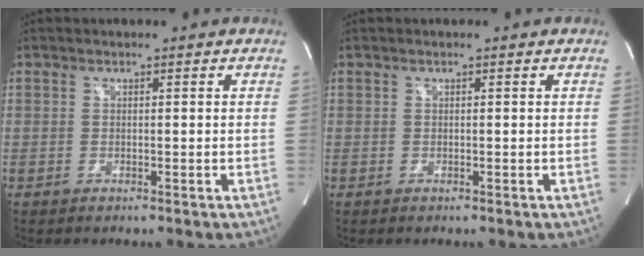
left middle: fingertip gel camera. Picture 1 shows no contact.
{"total": 0.0}